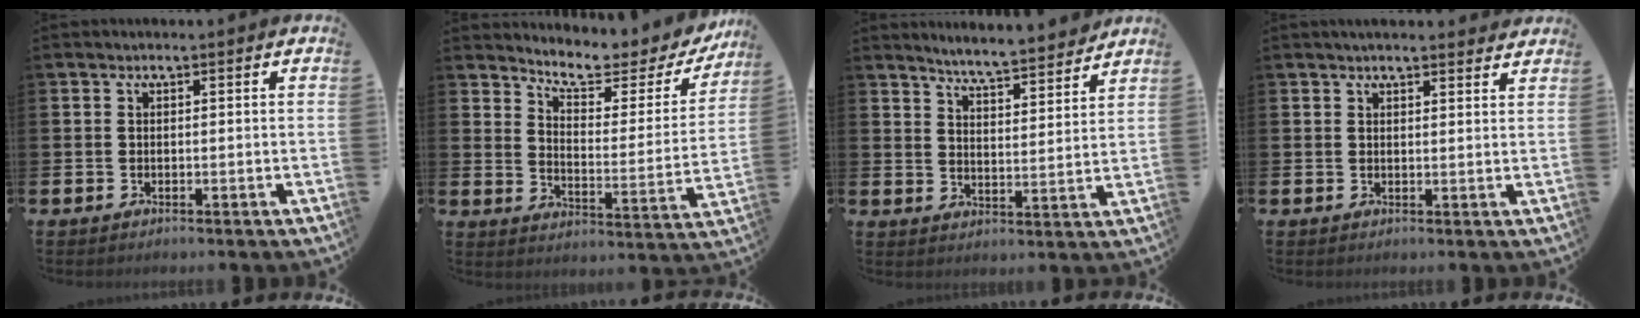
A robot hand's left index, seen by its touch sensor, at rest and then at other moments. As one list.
[{"total": 7.6, "force": [7.1, 1.6, 2.5], "torque": [-0.071, -0.050, 0.119]}, {"total": 5.8, "force": [5.7, -0.1, 0.9], "torque": [-0.036, -0.046, 0.098]}, {"total": 2.5, "force": [2.5, 0.3, 0.4], "torque": [-0.005, -0.013, 0.043]}]